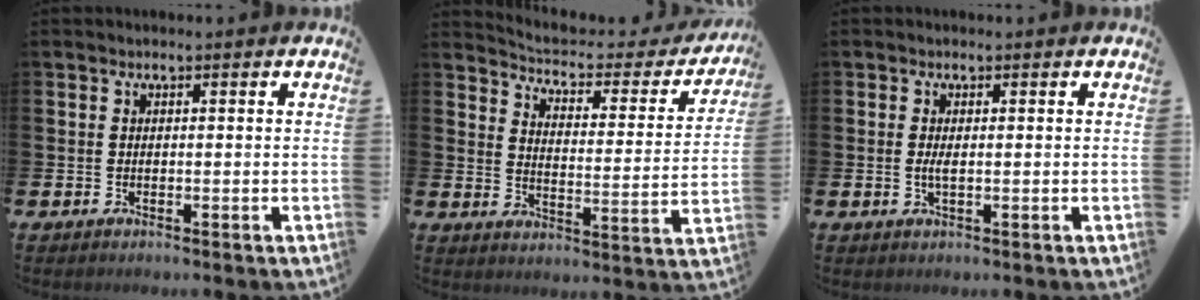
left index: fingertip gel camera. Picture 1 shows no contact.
{"total": 4.8, "force": [4.4, 1.6, 1.2], "torque": [-0.046, -0.036, 0.065]}
{"total": 1.3, "force": [0.0, 0.3, 1.2], "torque": [-0.020, 0.000, -0.001]}